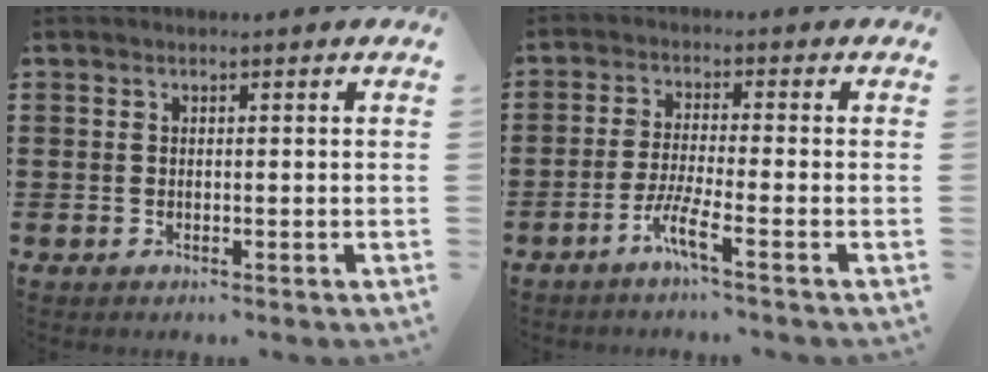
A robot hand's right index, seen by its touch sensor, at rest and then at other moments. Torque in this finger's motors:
{"motor_torque": [0.03, -0.02, 0.11, 0.08]}